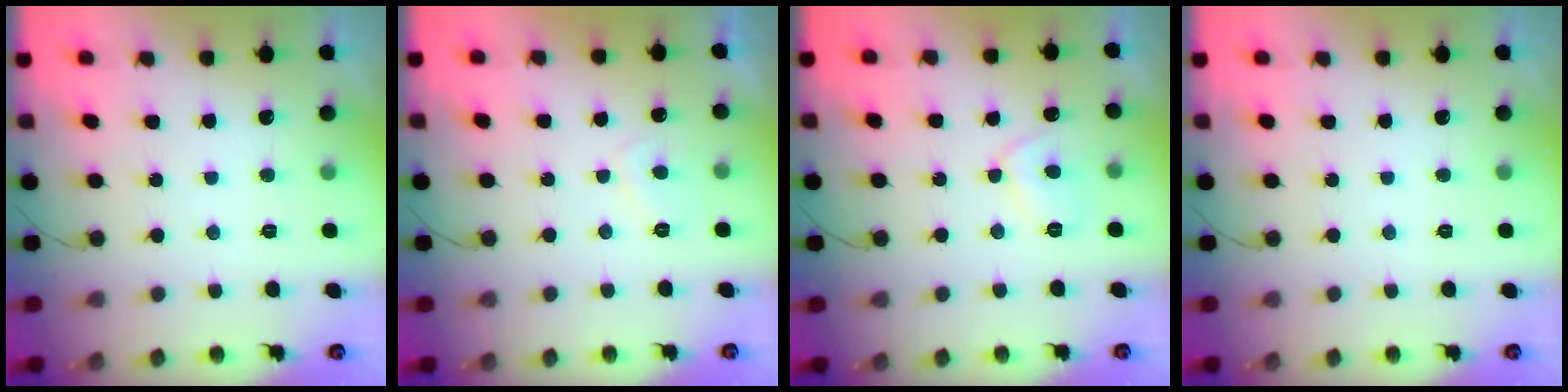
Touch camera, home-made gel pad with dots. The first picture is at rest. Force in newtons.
{"total": 2.9, "press": 2.8, "slide": 0.8}
{"total": 6.1, "press": 6.0, "slide": 0.7}
{"total": 0.0}